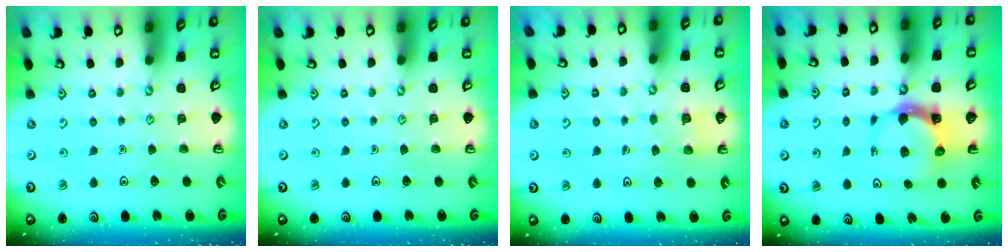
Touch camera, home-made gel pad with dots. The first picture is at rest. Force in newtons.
{"total": 0.0}
{"total": 2.7, "press": 2.7, "slide": 0.1}
{"total": 4.7, "press": 4.7, "slide": 0.7}